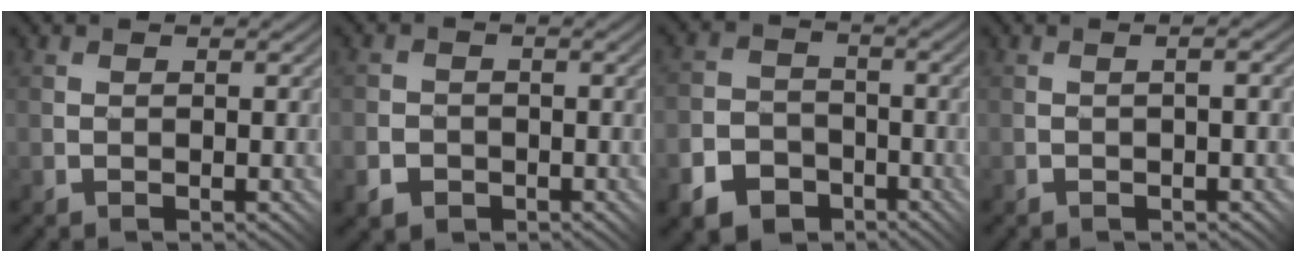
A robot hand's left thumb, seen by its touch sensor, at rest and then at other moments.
{"total": 3.5, "force": [-1.7, 3.0, 0.6], "torque": [-0.004, -0.005, -0.043]}
{"total": 7.9, "force": [-4.9, 5.8, 2.3], "torque": [-0.052, -0.022, -0.101]}
{"total": 2.0, "force": [-0.5, 0.4, 1.9], "torque": [-0.031, 0.001, -0.001]}